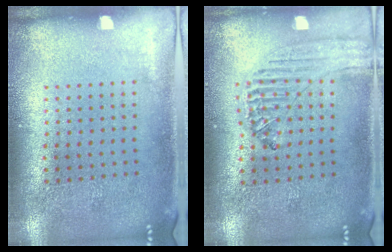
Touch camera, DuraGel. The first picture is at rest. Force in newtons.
{"total": 0.6, "press": 0.6, "slide": 0.1}